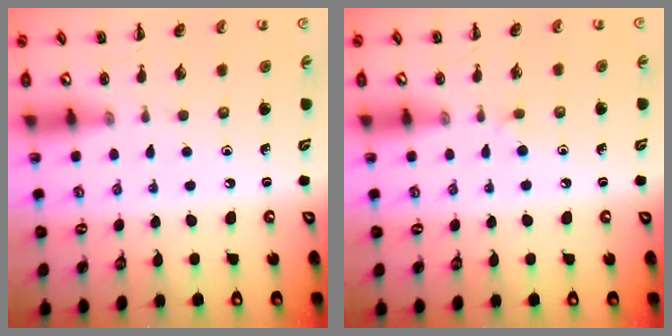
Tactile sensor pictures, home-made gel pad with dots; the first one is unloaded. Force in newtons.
{"total": 2.4, "press": 2.3, "slide": 0.9}